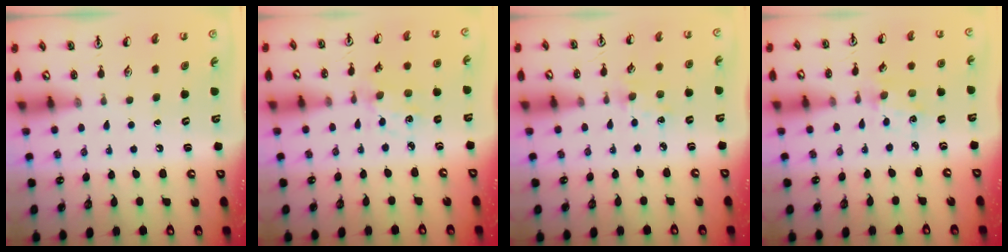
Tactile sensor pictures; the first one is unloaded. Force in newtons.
{"total": 1.5, "press": 1.4, "slide": 0.4}
{"total": 2.5, "press": 2.4, "slide": 0.4}
{"total": 1.6, "press": 1.5, "slide": 0.3}